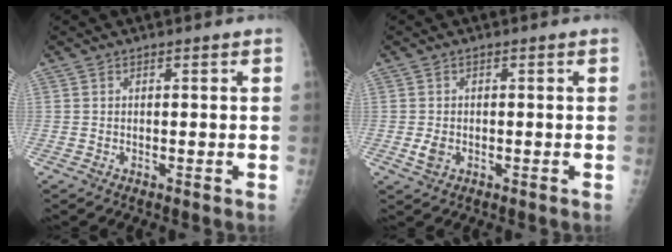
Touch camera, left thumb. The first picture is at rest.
{"total": 2.2, "force": [-0.4, 1.6, 1.4], "torque": [-0.024, -0.002, -0.007]}